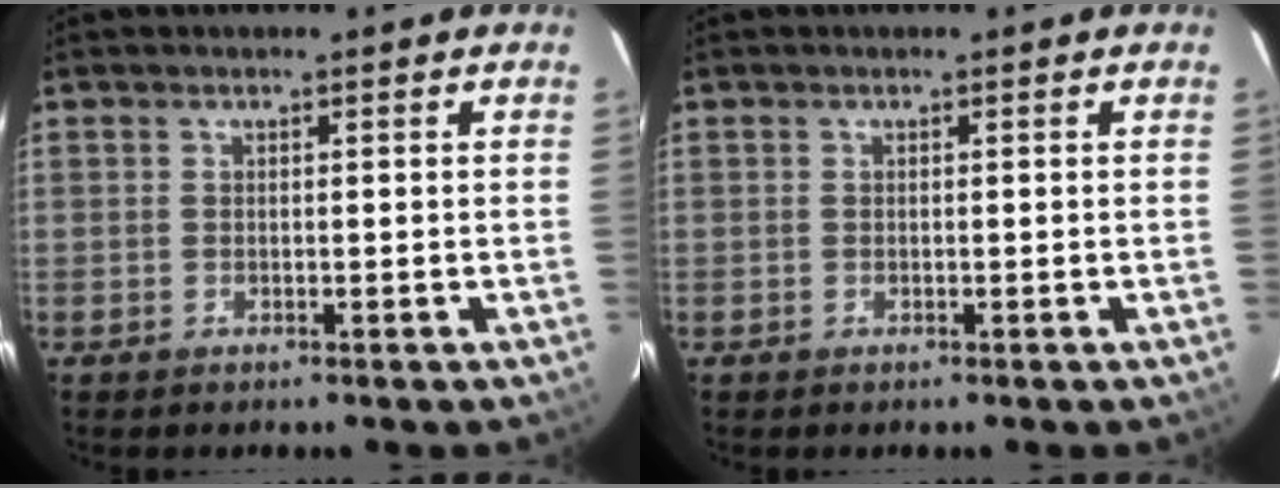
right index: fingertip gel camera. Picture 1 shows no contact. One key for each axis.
{"total": 0.0}